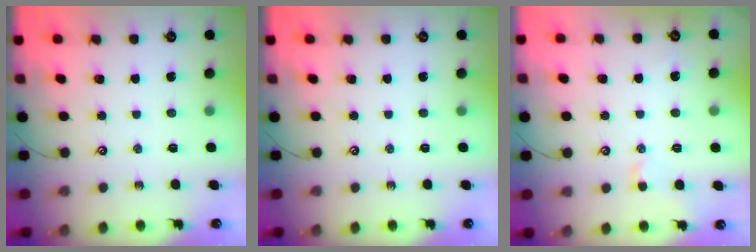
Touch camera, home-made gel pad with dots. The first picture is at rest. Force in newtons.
{"total": 0.0}
{"total": 0.9, "press": 0.7, "slide": 0.6}